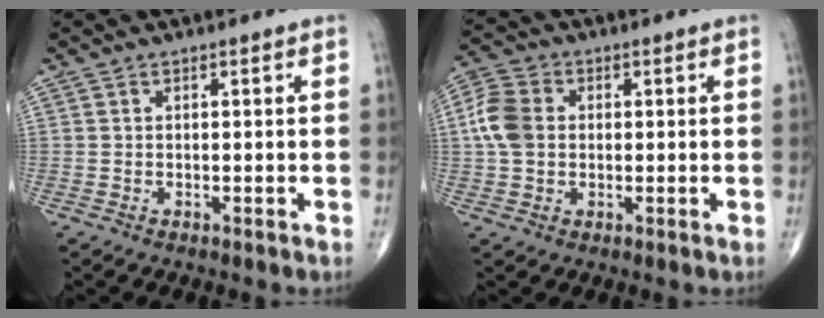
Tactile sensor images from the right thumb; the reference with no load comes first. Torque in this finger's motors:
{"motor_torque": [-0.27, 0.55, 0.53, -0.03, 0.06]}